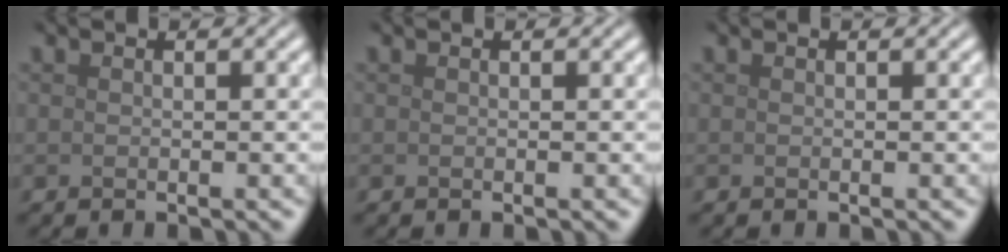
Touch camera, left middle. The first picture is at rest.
{"total": 0.0}
{"total": 0.0}